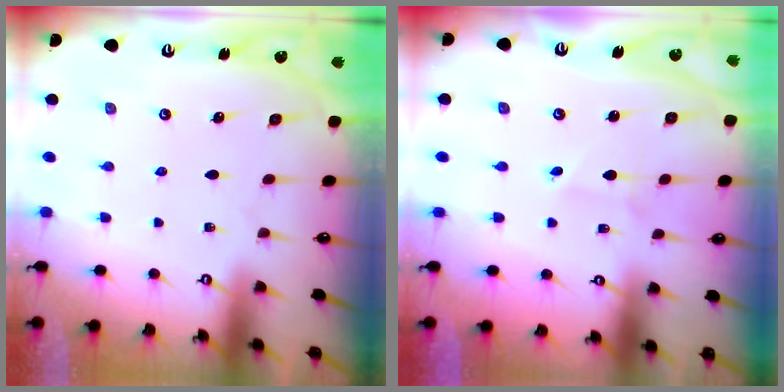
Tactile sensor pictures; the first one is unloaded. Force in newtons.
{"total": 1.9, "press": 1.9, "slide": 0.1}